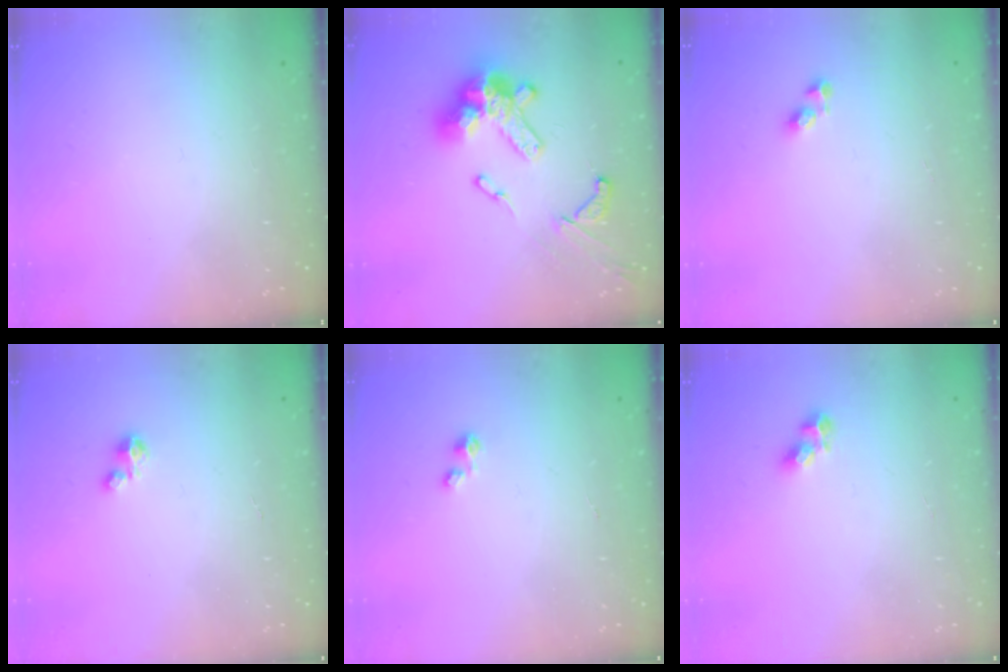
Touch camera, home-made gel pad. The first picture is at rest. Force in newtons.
{"total": 17.9, "press": 17.7, "slide": 2.1}
{"total": 3.8, "press": 3.7, "slide": 0.5}
{"total": 2.0, "press": 2.0, "slide": 0.1}
{"total": 0.0}
{"total": 5.2, "press": 5.2, "slide": 0.4}